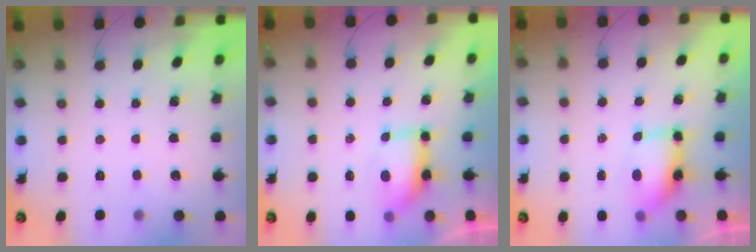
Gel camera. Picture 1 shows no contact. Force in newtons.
{"total": 13.8, "press": 9.3, "slide": 10.2}
{"total": 7.2, "press": 7.2, "slide": 0.7}